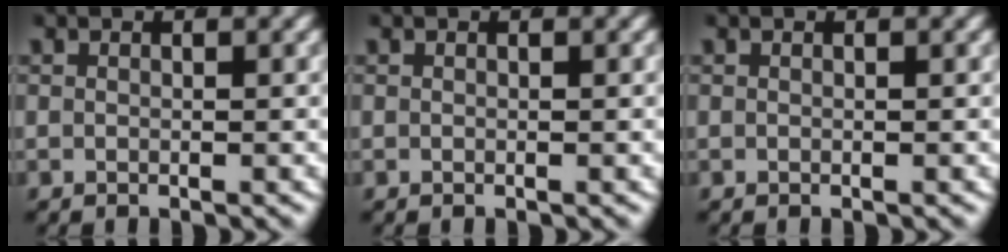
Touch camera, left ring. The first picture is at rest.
{"total": 0.0}
{"total": 0.0}